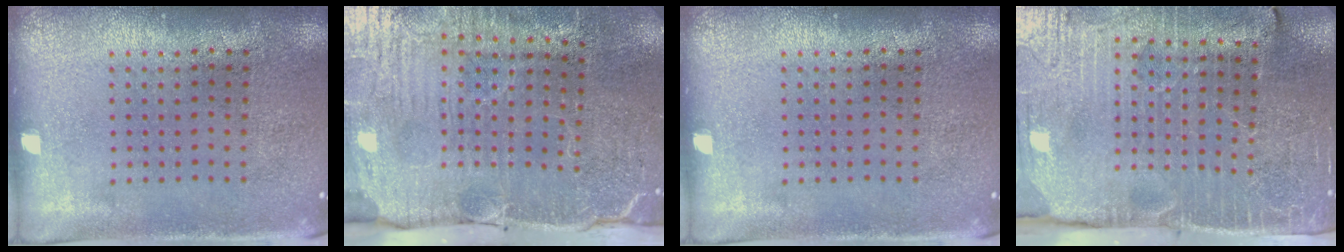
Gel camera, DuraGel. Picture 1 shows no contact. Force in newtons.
{"total": 4.0, "press": 3.9, "slide": 1.0}
{"total": 0.0}
{"total": 3.6, "press": 3.6, "slide": 0.6}